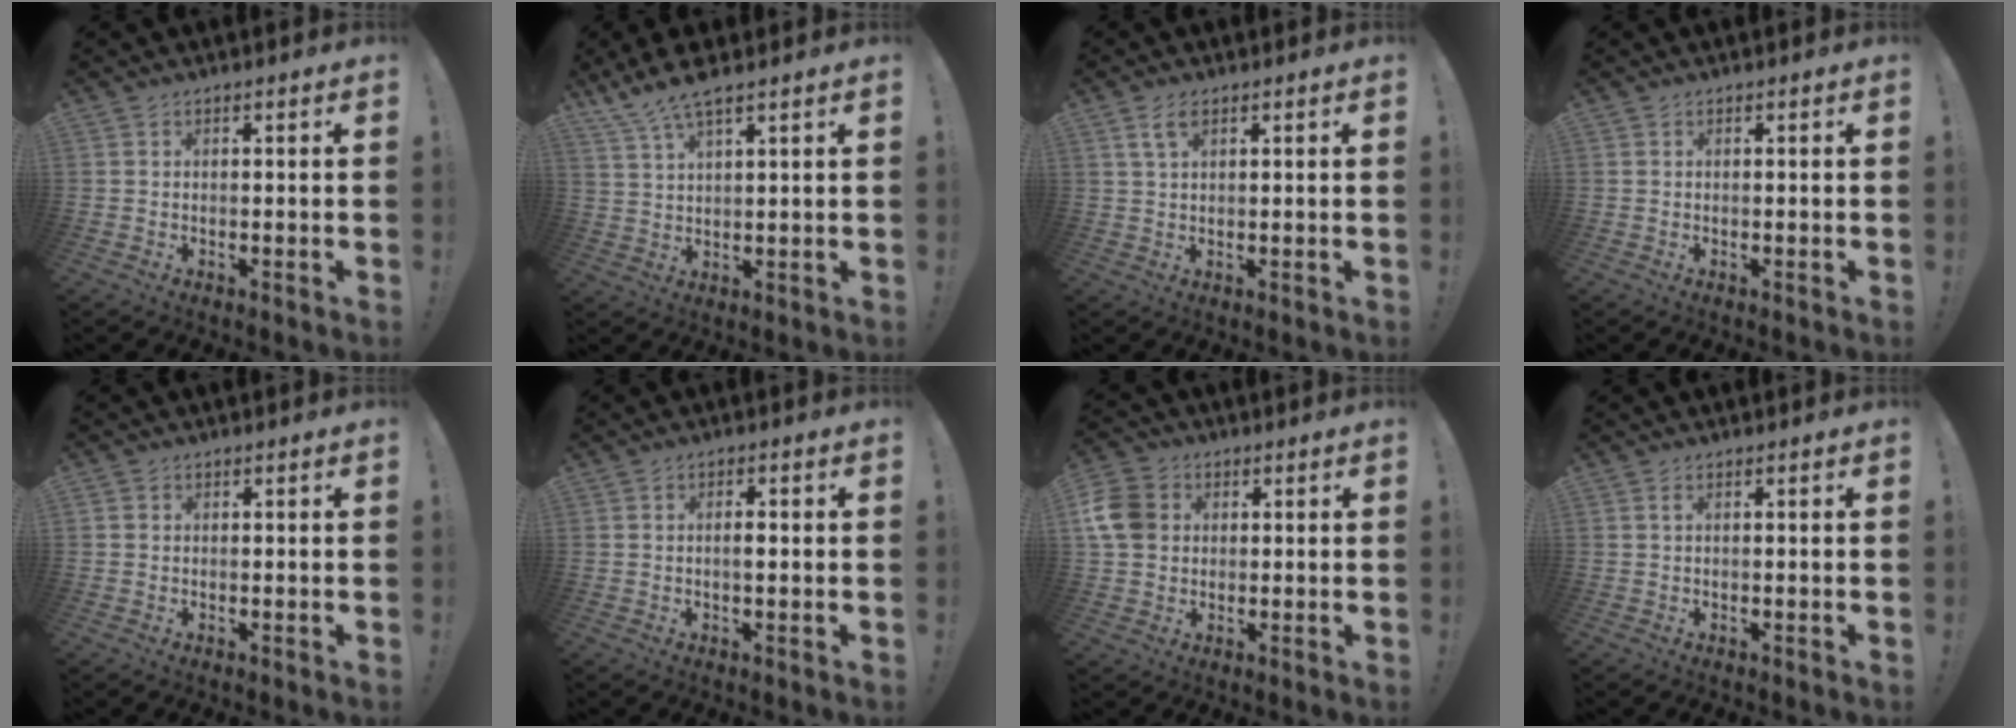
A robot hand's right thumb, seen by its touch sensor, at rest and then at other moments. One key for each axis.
{"total": 6.9, "fx": 5.5, "fy": 1.0, "fz": 4.0, "tx": -0.086, "ty": -0.023, "tz": 0.102}
{"total": 4.0, "fx": 2.0, "fy": 1.6, "fz": 3.1, "tx": -0.063, "ty": 0.003, "tz": 0.037}
{"total": 0.0}
{"total": 0.9, "fx": 0.2, "fy": 0.8, "fz": 0.1, "tx": -0.001, "ty": 0.002, "tz": 0.004}
{"total": 2.3, "fx": -0.4, "fy": 0.7, "fz": 2.2, "tx": -0.025, "ty": 0.000, "tz": -0.012}
{"total": 9.7, "fx": 1.7, "fy": 8.0, "fz": 5.1, "tx": -0.096, "ty": 0.005, "tz": 0.036}
{"total": 0.8, "fx": 0.2, "fy": -0.1, "fz": 0.8, "tx": -0.017, "ty": 0.002, "tz": 0.003}